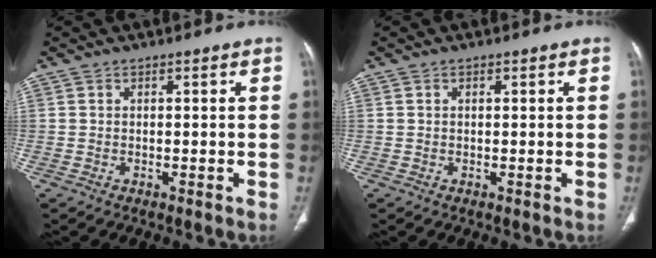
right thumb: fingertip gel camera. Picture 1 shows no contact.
{"total": 0.7, "force": [0.3, 0.3, 0.5], "torque": [-0.012, 0.005, 0.006]}